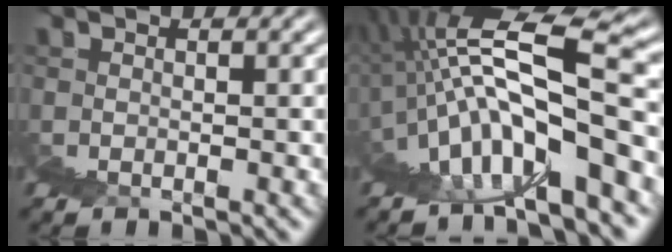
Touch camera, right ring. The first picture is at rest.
{"total": 12.1, "force": [4.2, 3.9, 10.7], "torque": [-0.175, 0.044, 0.054]}